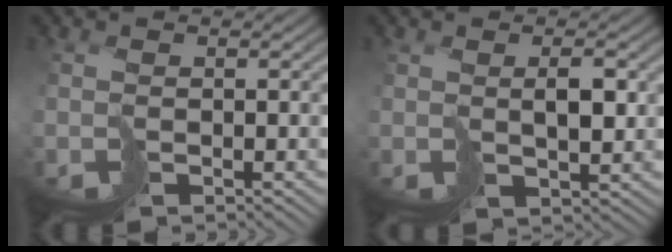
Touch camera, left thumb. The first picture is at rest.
{"total": 2.9, "force": [1.6, 1.1, 2.1], "torque": [-0.042, -0.001, 0.039]}